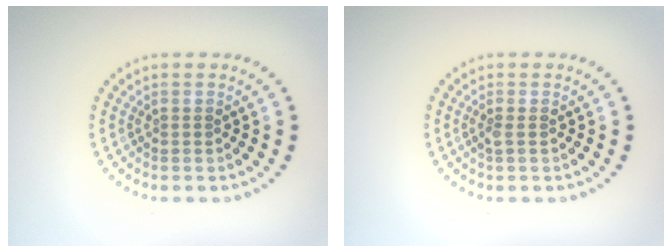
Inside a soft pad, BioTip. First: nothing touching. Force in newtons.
{"total": 0.6, "press": 0.5, "slide": 0.3}